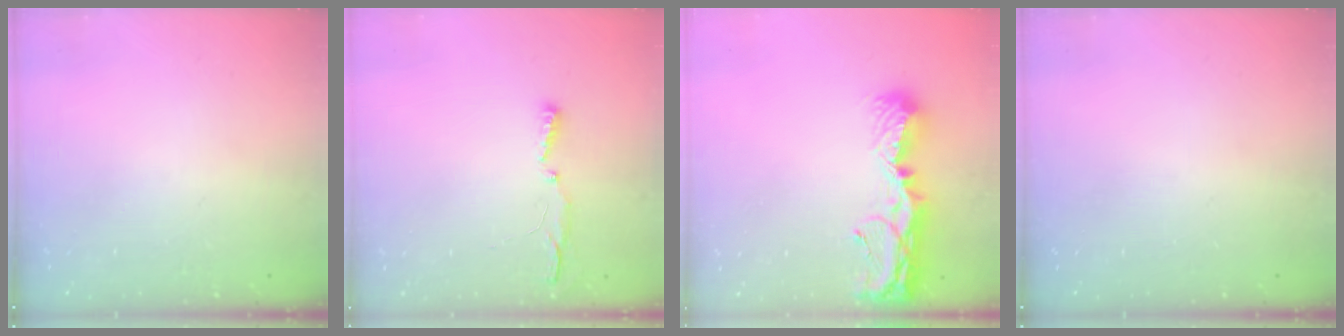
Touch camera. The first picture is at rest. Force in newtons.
{"total": 3.5, "press": 3.4, "slide": 0.8}
{"total": 12.3, "press": 12.3, "slide": 1.3}
{"total": 0.0}